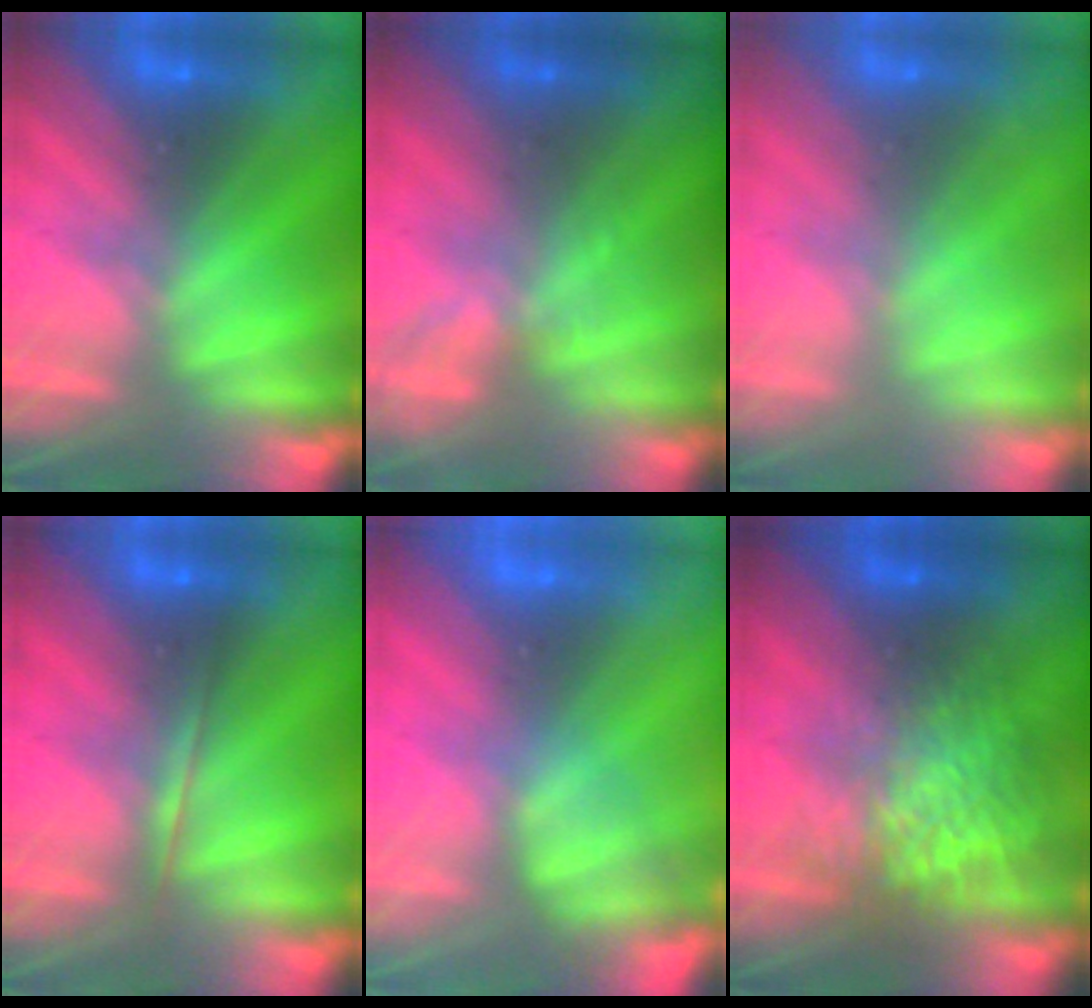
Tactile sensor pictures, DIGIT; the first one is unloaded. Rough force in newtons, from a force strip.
{"total": 1.8}
{"total": 2.2}
{"total": 1.7}
{"total": 3.5}
{"total": 5.7}